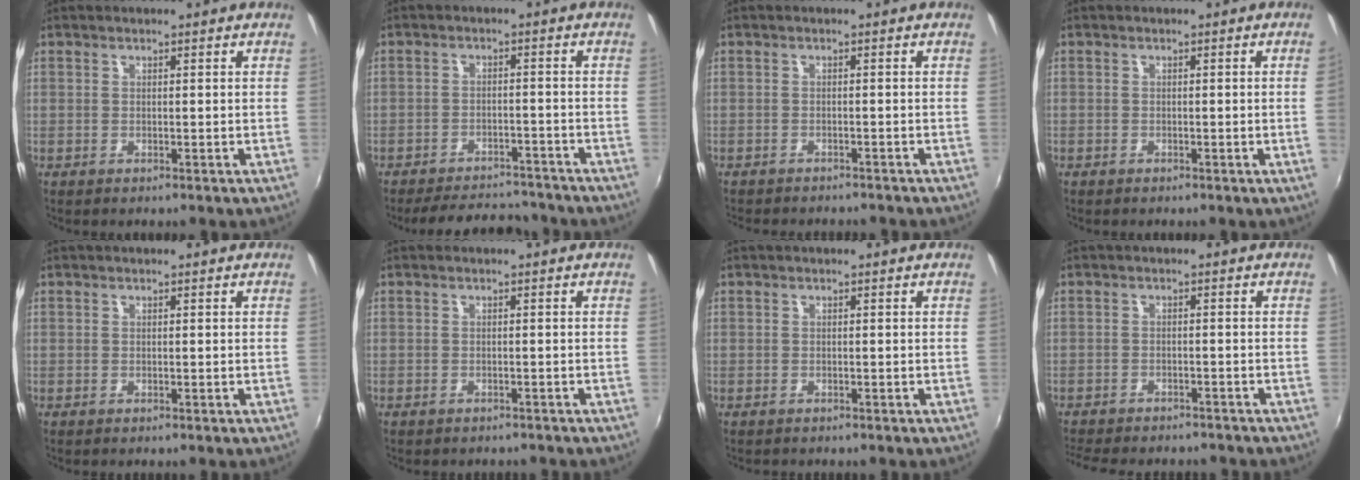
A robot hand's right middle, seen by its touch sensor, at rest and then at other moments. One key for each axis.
{"total": 11.8, "fx": -10.4, "fy": 3.9, "fz": 3.8, "tx": -0.094, "ty": 0.016, "tz": -0.137}
{"total": 5.2, "fx": -4.8, "fy": 1.1, "fz": 1.7, "tx": -0.046, "ty": -0.012, "tz": -0.069}
{"total": 0.7, "fx": -0.2, "fy": -0.4, "fz": 0.6, "tx": -0.008, "ty": -0.001, "tz": -0.004}
{"total": 0.0}
{"total": 2.5, "fx": -2.3, "fy": 0.8, "fz": 0.7, "tx": -0.017, "ty": -0.011, "tz": -0.027}
{"total": 0.6, "fx": -0.5, "fy": 0.3, "fz": -0.1, "tx": -0.001, "ty": 0.001, "tz": -0.009}
{"total": 11.5, "fx": -10.1, "fy": 3.0, "fz": 4.6, "tx": -0.107, "ty": -0.020, "tz": -0.146}